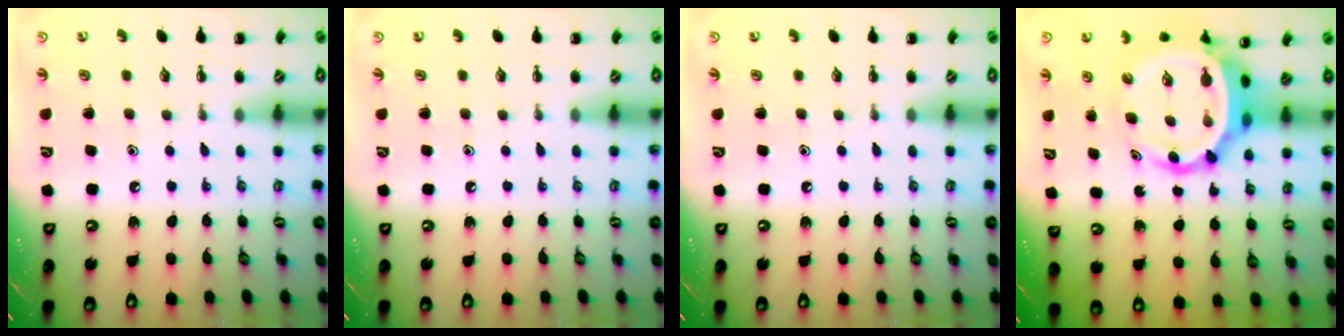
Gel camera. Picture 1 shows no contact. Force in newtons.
{"total": 0.0}
{"total": 0.0}
{"total": 8.2, "press": 7.8, "slide": 2.6}